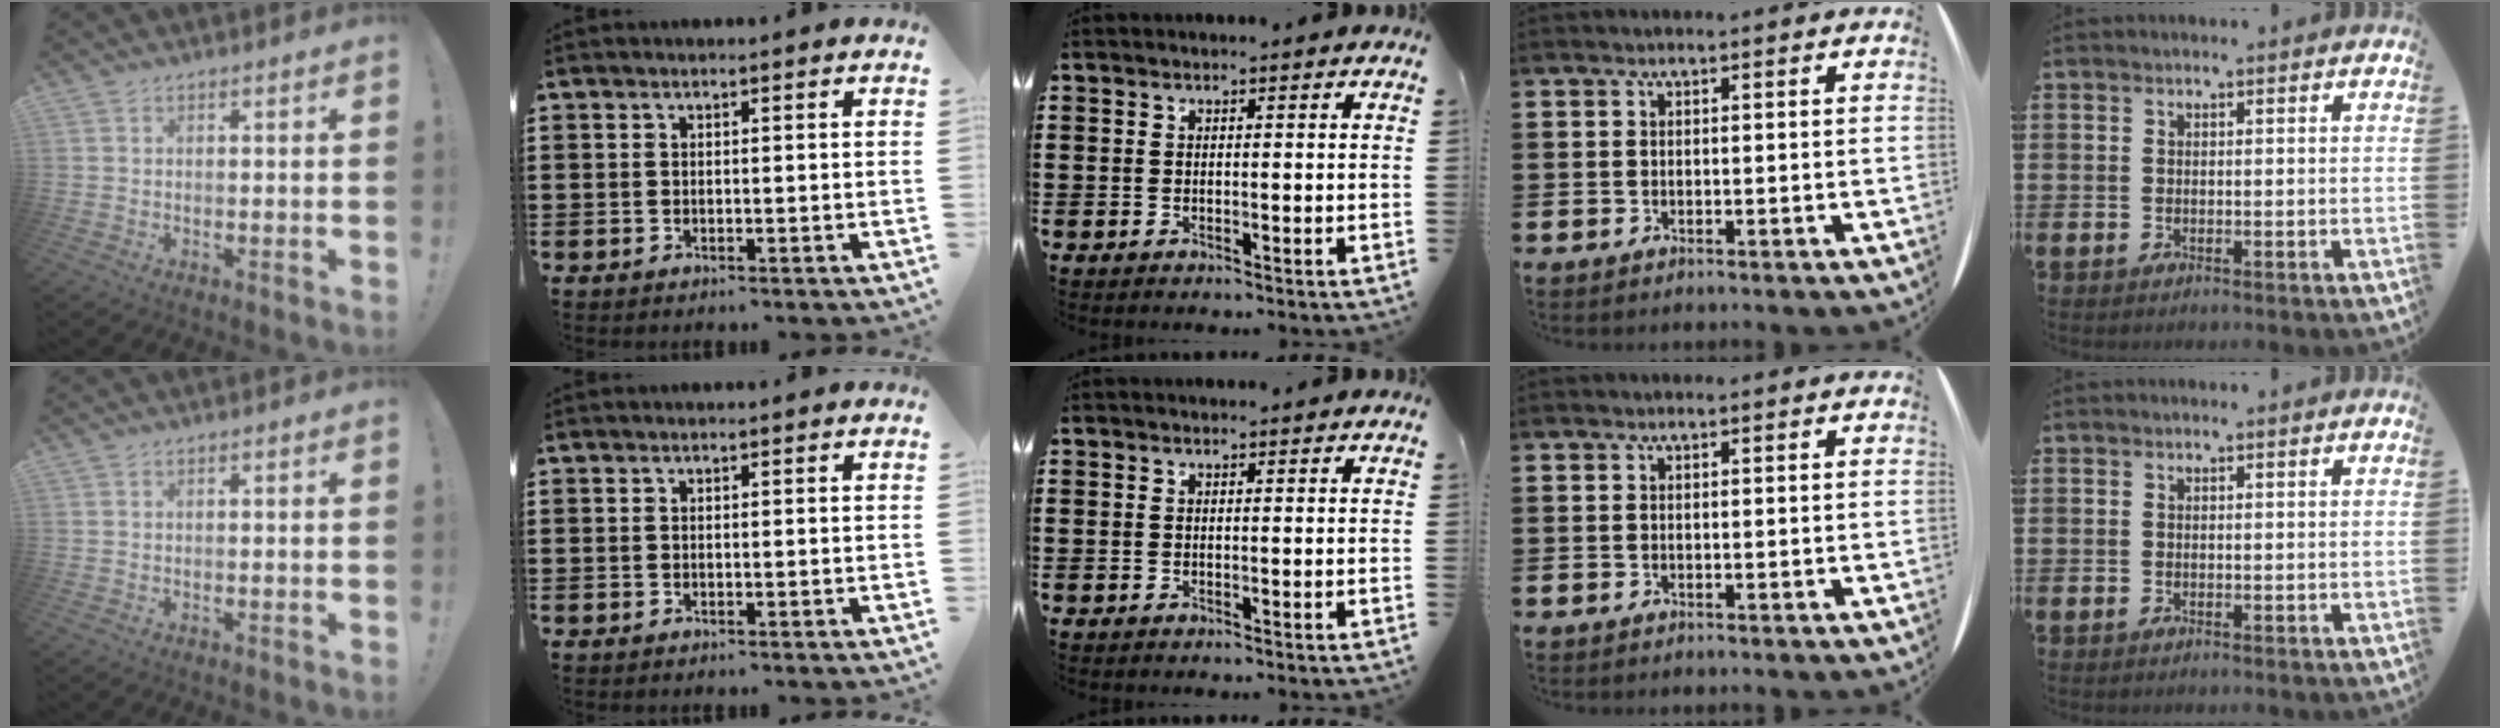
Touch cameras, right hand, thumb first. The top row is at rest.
{}